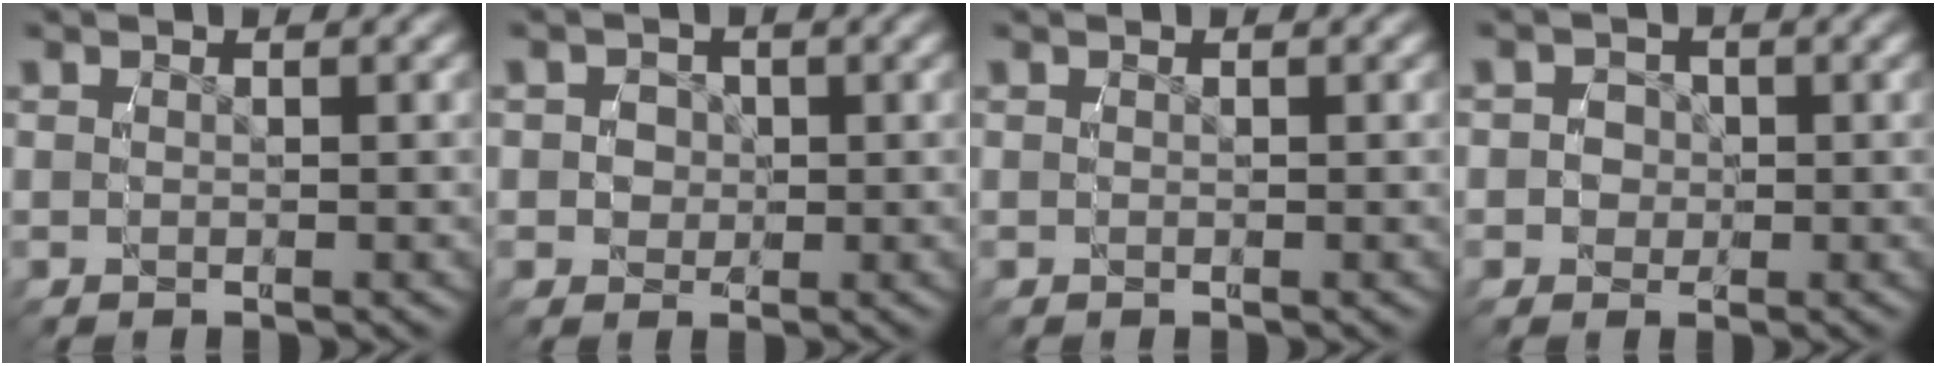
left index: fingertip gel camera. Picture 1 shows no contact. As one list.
[{"total": 3.0, "force": [0.2, 2.9, 0.8], "torque": [-0.016, -0.008, 0.005]}, {"total": 0.0}, {"total": 3.0, "force": [-0.3, 2.9, 0.6], "torque": [-0.017, -0.007, -0.006]}]